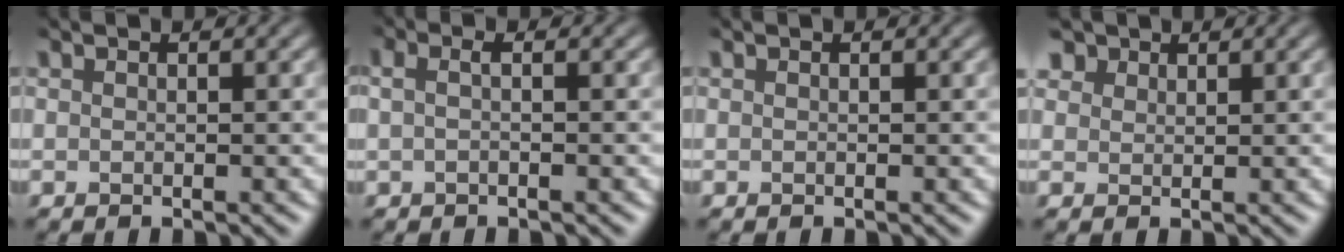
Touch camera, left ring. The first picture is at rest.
{"total": 1.2, "force": [0.0, 0.3, 1.2], "torque": [-0.027, 0.002, -0.001]}
{"total": 0.0}
{"total": 2.7, "force": [2.0, 1.7, 0.8], "torque": [-0.023, -0.005, 0.043]}